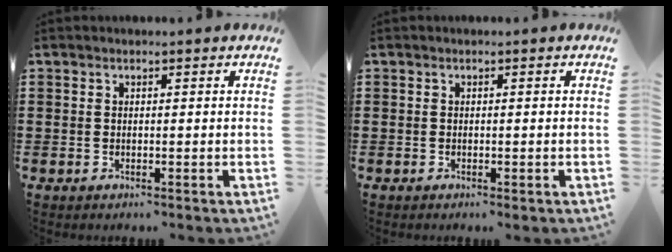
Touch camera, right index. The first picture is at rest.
{"total": 0.0}